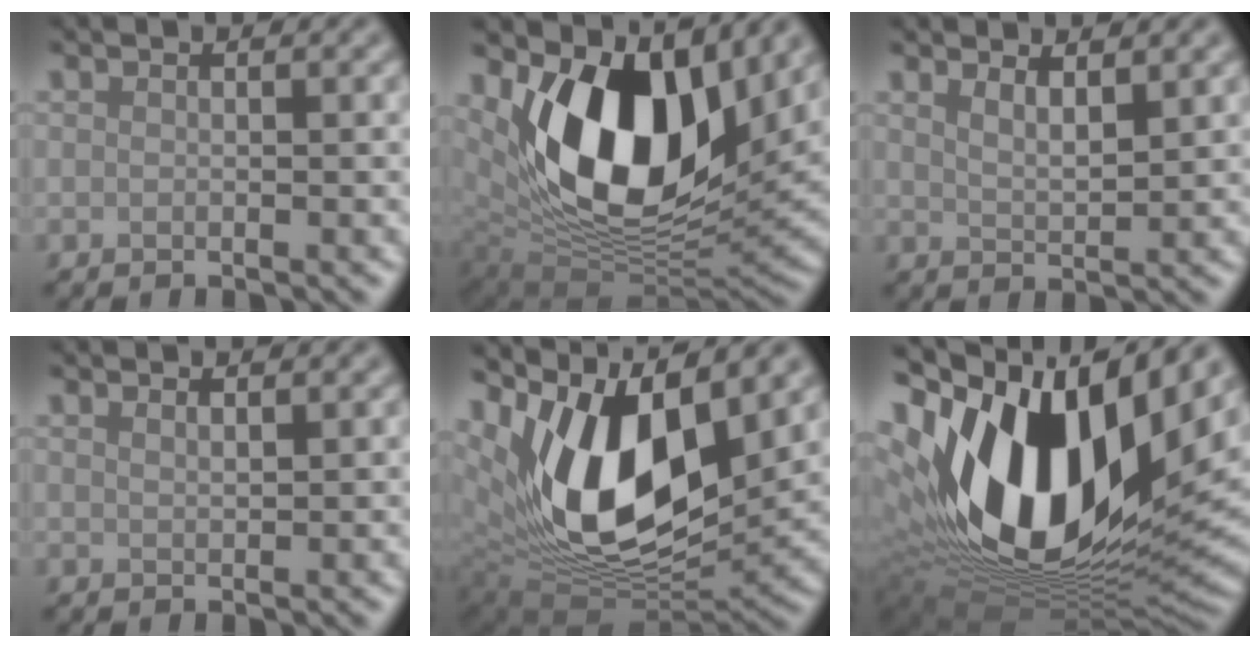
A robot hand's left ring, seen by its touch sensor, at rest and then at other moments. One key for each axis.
{"total": 13.3, "fx": 4.4, "fy": 7.7, "fz": 9.9, "tx": -0.176, "ty": -0.012, "tz": 0.087}
{"total": 1.9, "fx": 1.5, "fy": 0.3, "fz": 1.0, "tx": -0.018, "ty": -0.003, "tz": 0.033}
{"total": 0.6, "fx": 0.6, "fy": 0.0, "fz": 0.0, "tx": -0.003, "ty": 0.002, "tz": 0.014}
{"total": 13.5, "fx": 4.2, "fy": 7.0, "fz": 10.7, "tx": -0.198, "ty": -0.006, "tz": 0.084}
{"total": 17.9, "fx": 3.2, "fy": 10.3, "fz": 14.4, "tx": -0.306, "ty": 0.000, "tz": 0.067}